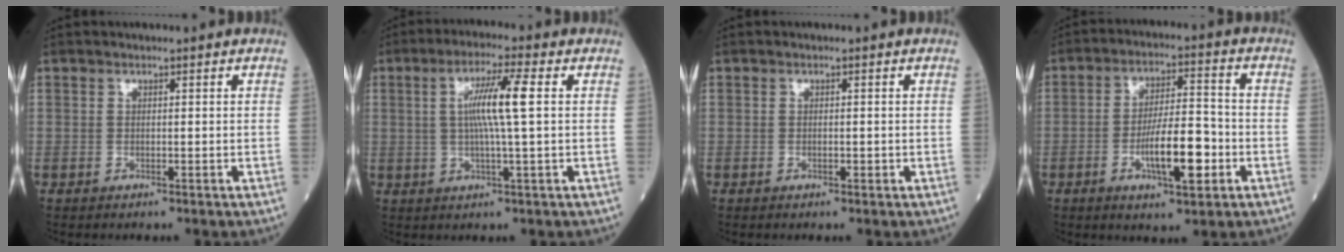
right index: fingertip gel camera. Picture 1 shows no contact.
{"total": 7.5, "force": [1.2, -0.5, 7.4], "torque": [-0.138, 0.004, 0.021]}
{"total": 0.6, "force": [-0.2, 0.1, 0.6], "torque": [-0.011, -0.002, -0.004]}
{"total": 9.7, "force": [-3.3, 2.1, 8.9], "torque": [-0.155, 0.003, -0.055]}